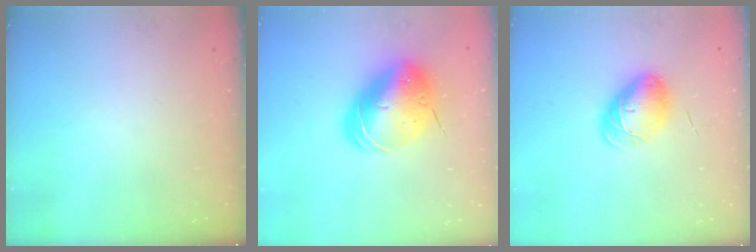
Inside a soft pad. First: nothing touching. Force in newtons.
{"total": 17.1, "press": 16.8, "slide": 3.0}
{"total": 9.1, "press": 8.9, "slide": 2.0}